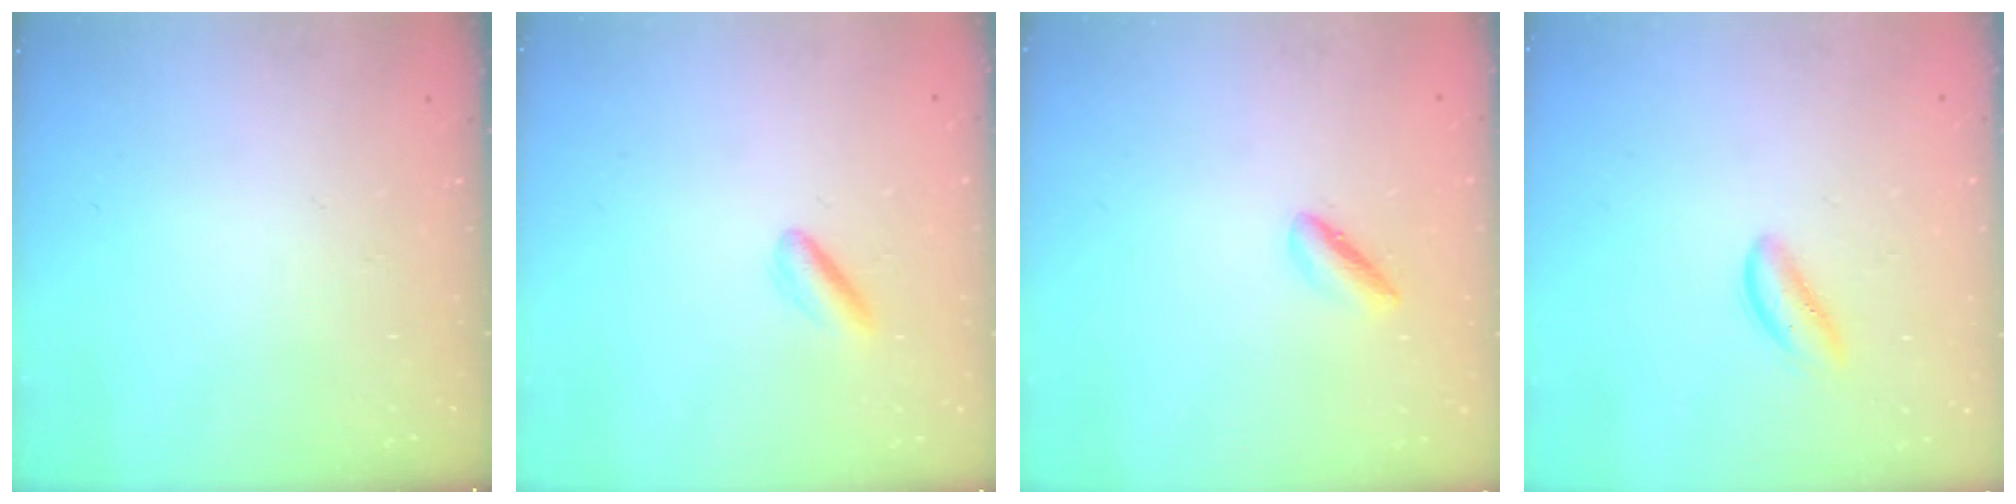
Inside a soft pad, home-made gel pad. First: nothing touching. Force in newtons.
{"total": 3.1, "press": 2.9, "slide": 0.9}
{"total": 2.0, "press": 1.9, "slide": 0.5}
{"total": 2.2, "press": 2.2, "slide": 0.4}